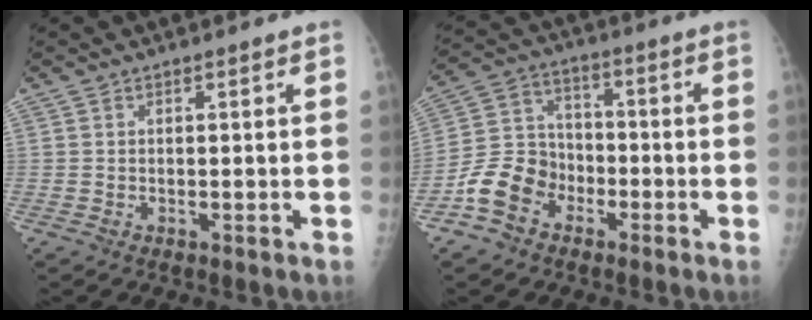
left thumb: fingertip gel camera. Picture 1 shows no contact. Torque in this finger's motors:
{"motor_torque": [-0.87, 1.25, 0.04, 0.09, 0.14]}